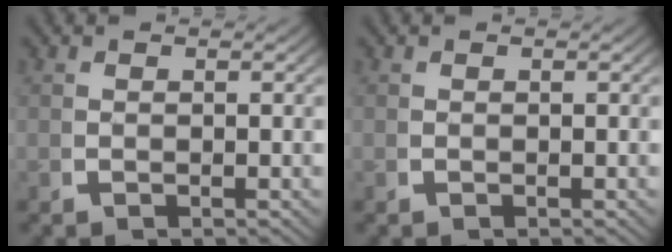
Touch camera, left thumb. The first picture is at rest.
{"total": 0.0}